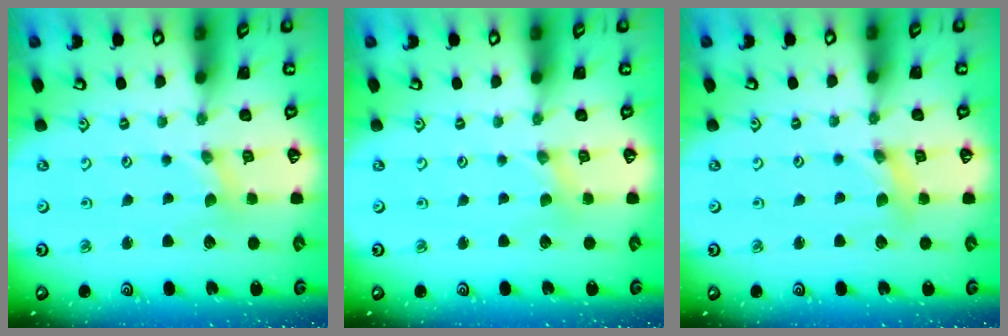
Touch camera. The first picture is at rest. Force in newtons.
{"total": 0.0}
{"total": 2.1, "press": 2.1, "slide": 0.3}